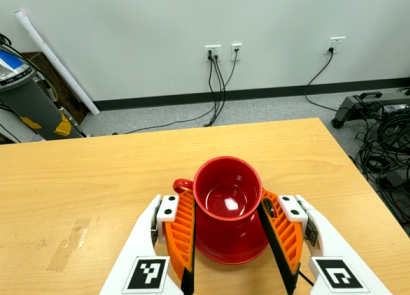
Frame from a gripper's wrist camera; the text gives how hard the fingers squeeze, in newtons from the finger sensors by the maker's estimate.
{"total": 2.6, "left": 2.3, "right": 2.9}